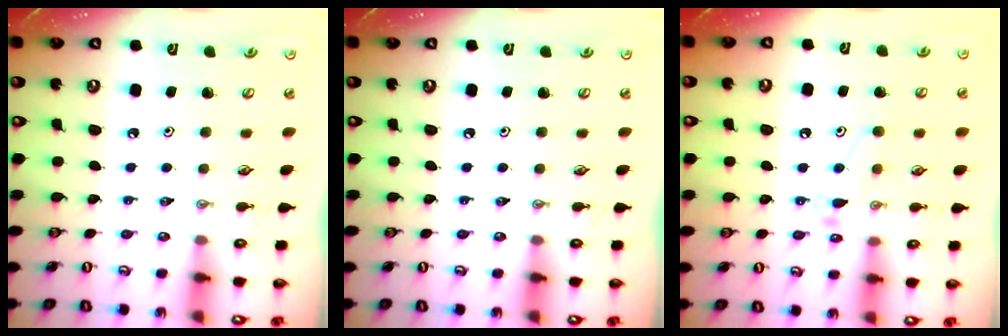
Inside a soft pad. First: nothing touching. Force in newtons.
{"total": 0.0}
{"total": 10.6, "press": 10.5, "slide": 1.0}